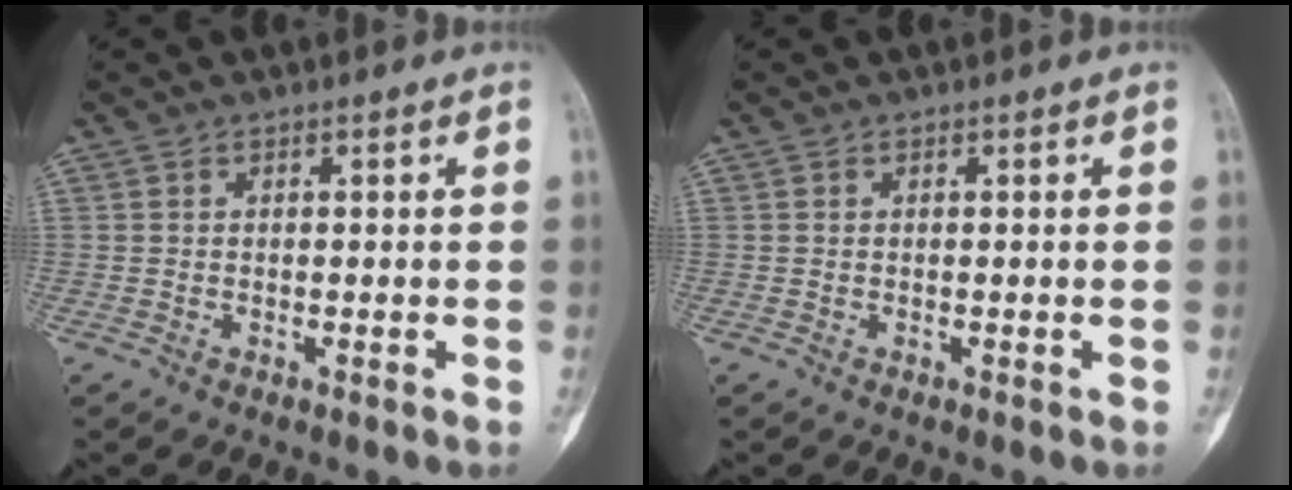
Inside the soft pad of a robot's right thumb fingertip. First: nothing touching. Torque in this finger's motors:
{"motor_torque": [-0.25, -0.06, -0.20, 0.23, 0.01]}